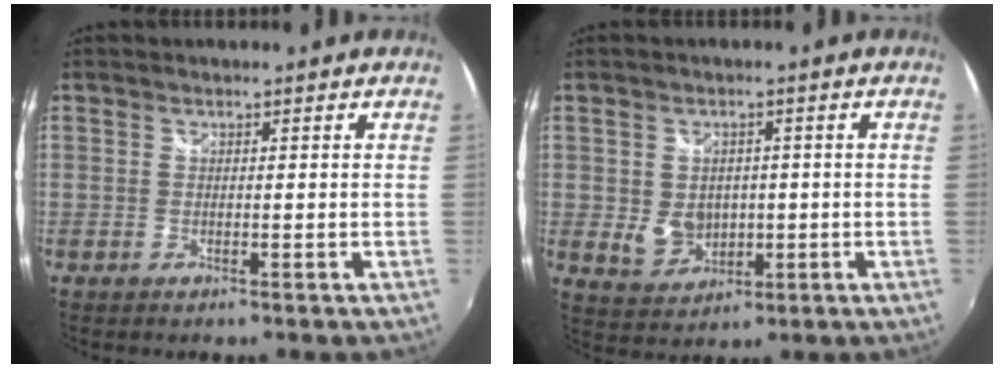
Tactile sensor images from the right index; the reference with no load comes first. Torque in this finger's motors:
{"motor_torque": [0.21, 0.67, 0.06, 0.04]}